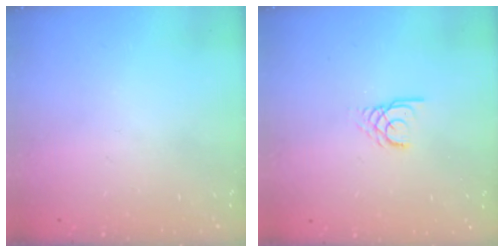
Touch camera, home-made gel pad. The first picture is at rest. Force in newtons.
{"total": 2.2, "press": 2.2, "slide": 0.2}